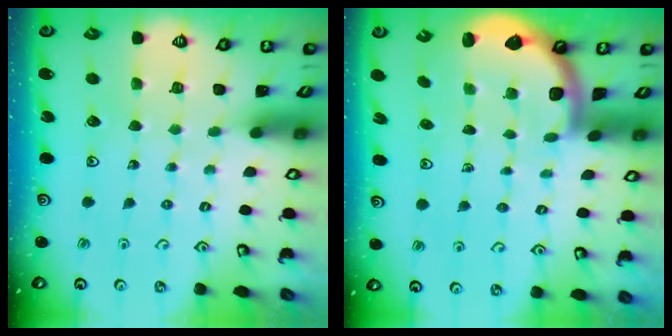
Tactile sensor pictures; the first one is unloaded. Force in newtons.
{"total": 1.9, "press": 1.9, "slide": 0.3}